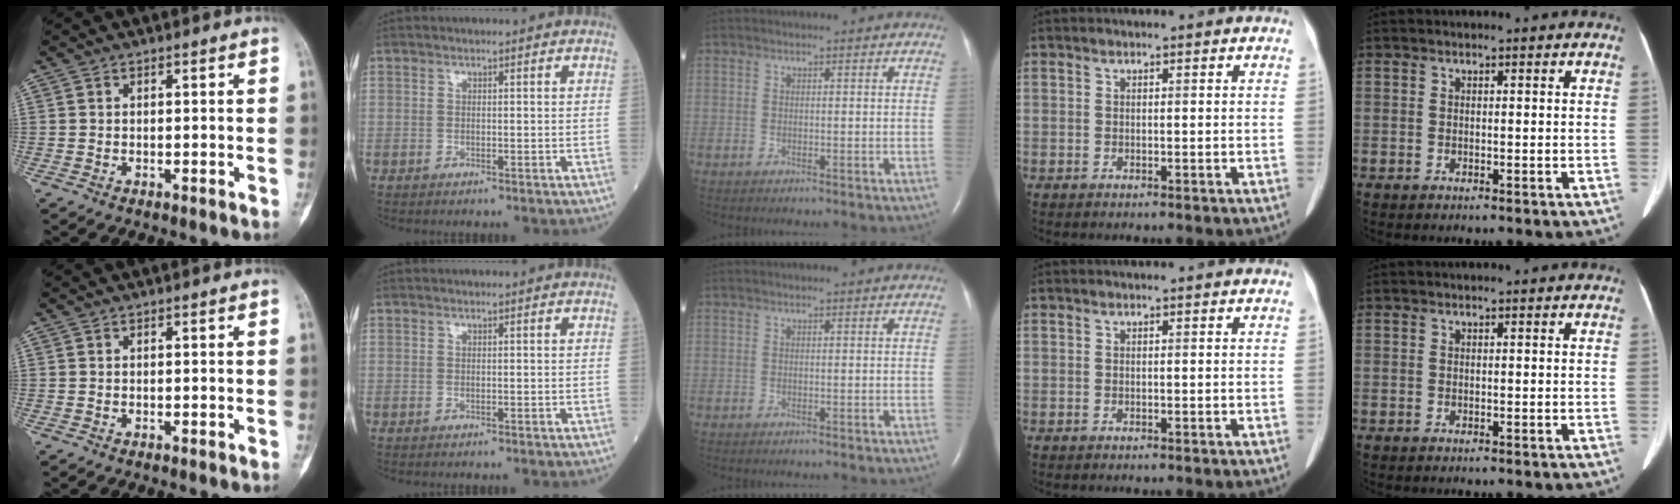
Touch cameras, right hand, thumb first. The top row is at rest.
{}